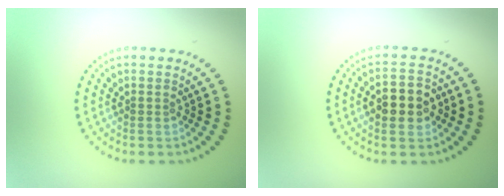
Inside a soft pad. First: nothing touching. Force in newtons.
{"total": 4.4, "press": 4.3, "slide": 0.2}